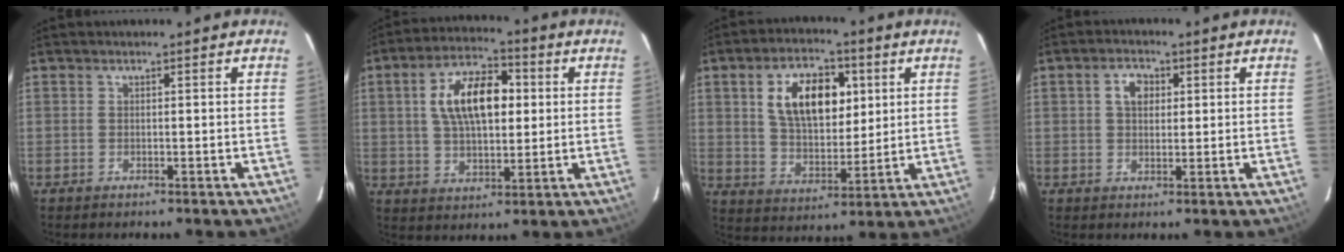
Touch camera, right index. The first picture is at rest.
{"total": 13.1, "force": [2.6, 6.7, 11.0], "torque": [-0.195, 0.025, 0.045]}
{"total": 13.9, "force": [4.3, 7.8, 10.6], "torque": [-0.185, 0.019, 0.082]}
{"total": 4.1, "force": [1.1, 2.8, 2.7], "torque": [-0.044, 0.013, 0.021]}